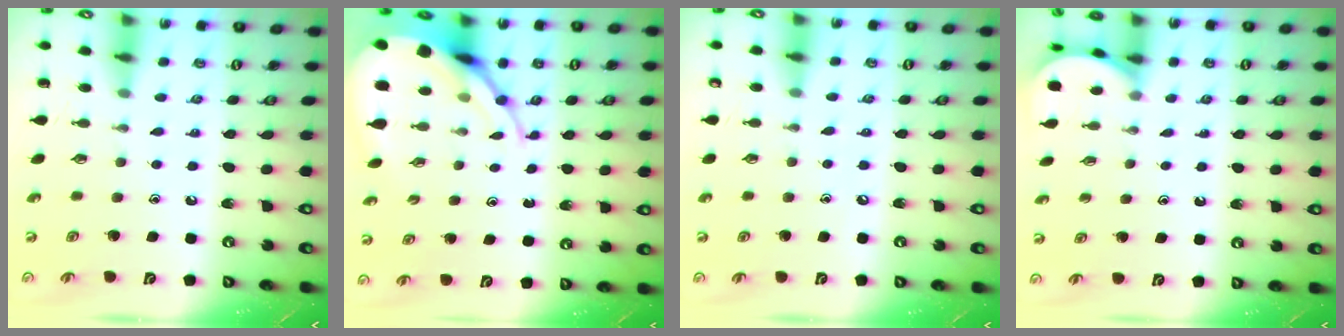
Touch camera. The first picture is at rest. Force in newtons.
{"total": 10.4, "press": 10.4, "slide": 0.7}
{"total": 2.7, "press": 2.7, "slide": 0.3}
{"total": 2.0, "press": 2.0, "slide": 0.2}